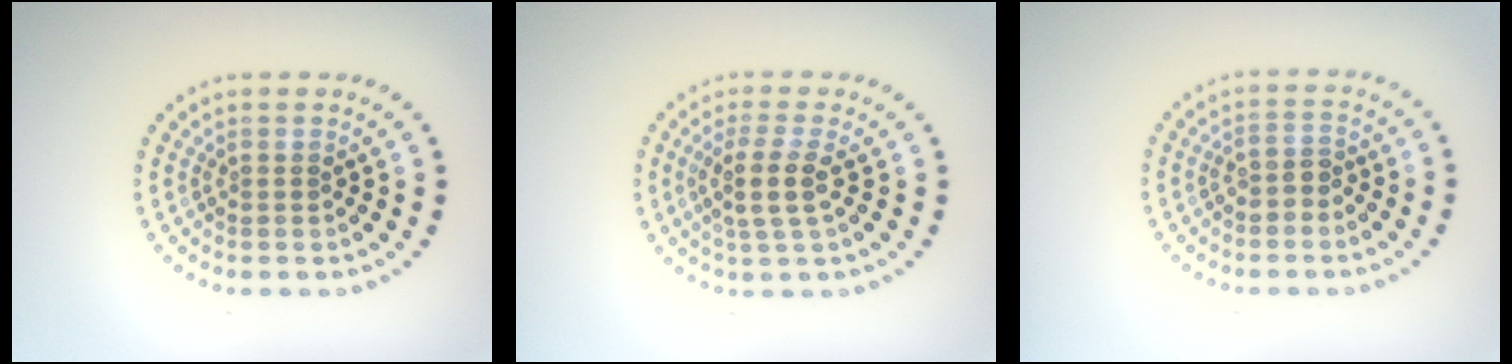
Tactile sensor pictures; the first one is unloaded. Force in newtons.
{"total": 2.8, "press": 2.3, "slide": 1.6}
{"total": 1.7, "press": 1.5, "slide": 0.8}